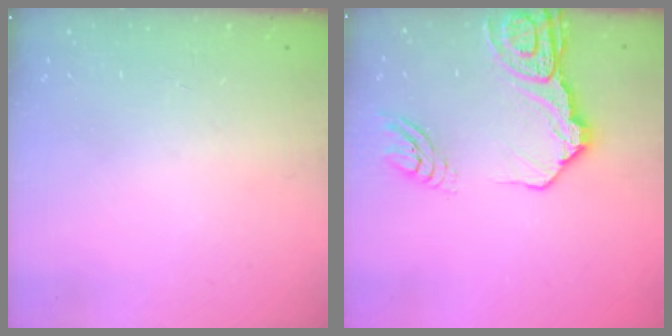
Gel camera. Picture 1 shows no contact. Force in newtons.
{"total": 14.8, "press": 14.7, "slide": 1.7}